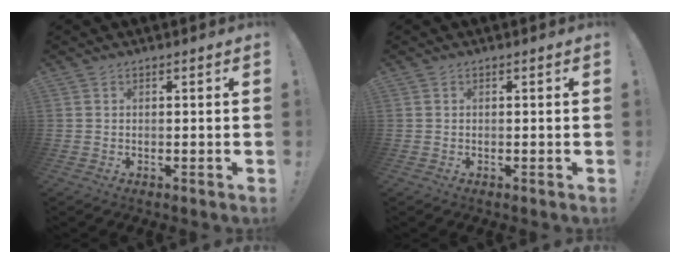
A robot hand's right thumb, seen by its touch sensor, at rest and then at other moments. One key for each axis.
{"total": 0.0}